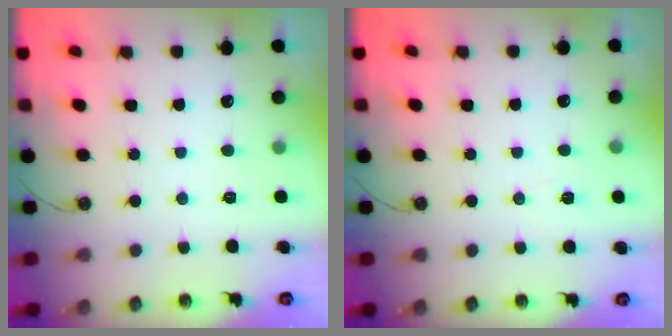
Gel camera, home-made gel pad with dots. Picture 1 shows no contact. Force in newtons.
{"total": 3.3, "press": 3.0, "slide": 1.5}